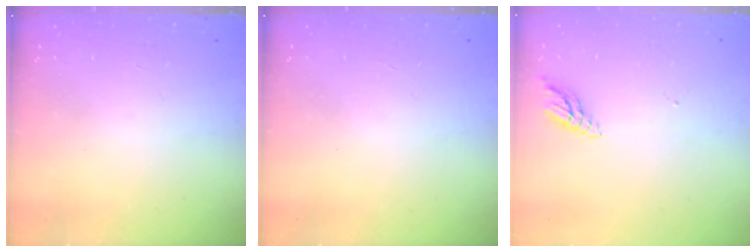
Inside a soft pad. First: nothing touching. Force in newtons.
{"total": 0.0}
{"total": 6.8, "press": 6.8, "slide": 0.4}